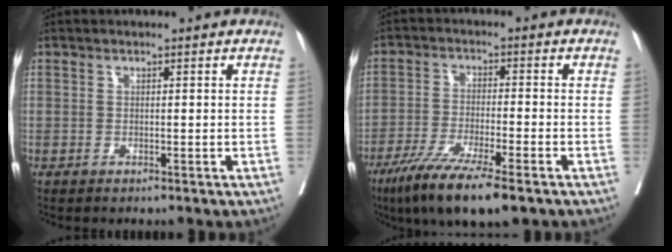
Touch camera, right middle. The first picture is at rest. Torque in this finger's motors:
{"motor_torque": [1.17, -0.97, 0.22, 0.16]}